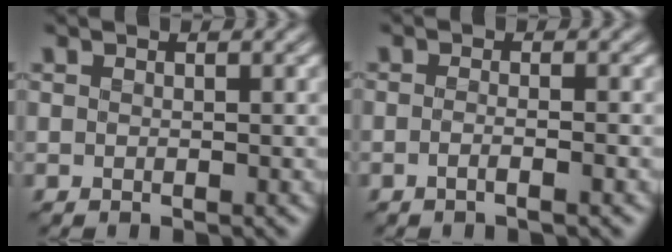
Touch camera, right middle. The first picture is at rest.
{"total": 1.8, "force": [-0.8, 0.6, 1.5], "torque": [-0.013, -0.001, -0.019]}